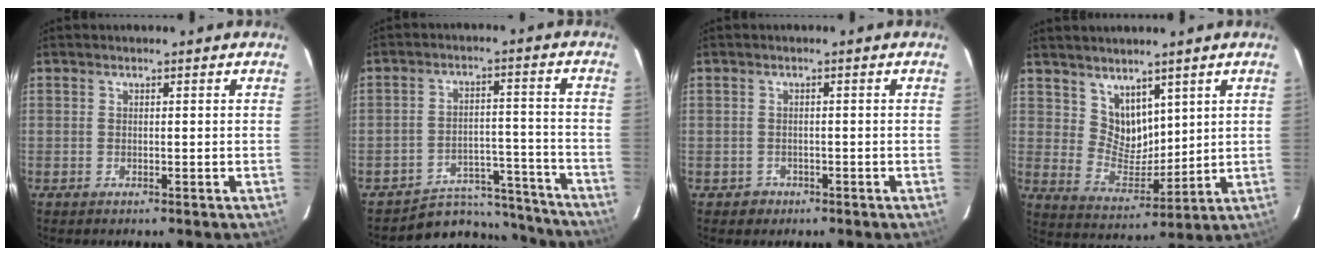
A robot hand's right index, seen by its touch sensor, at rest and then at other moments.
{"total": 13.6, "force": [-12.4, 5.4, 1.0], "torque": [-0.020, 0.055, -0.164]}
{"total": 2.2, "force": [-1.0, 1.9, 0.1], "torque": [-0.005, 0.005, -0.011]}
{"total": 7.6, "force": [5.1, 5.0, 2.7], "torque": [-0.043, -0.005, 0.109]}